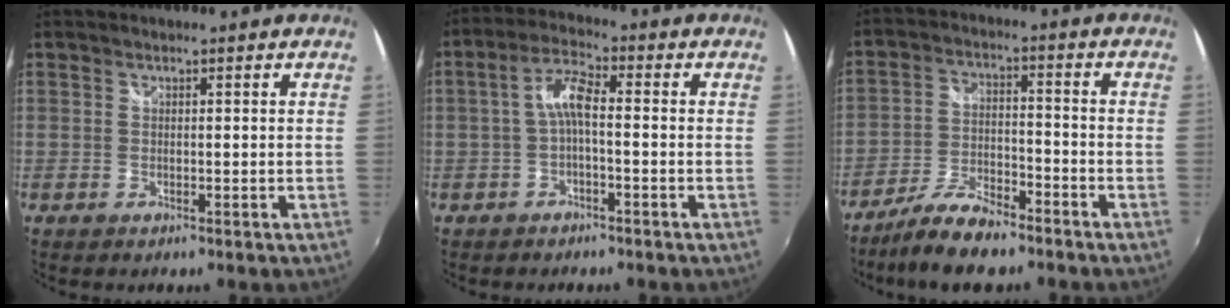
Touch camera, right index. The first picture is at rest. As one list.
[{"total": 4.9, "force": [-1.0, 1.2, 4.7], "torque": [-0.099, 0.014, -0.022]}, {"total": 10.2, "force": [-8.2, 2.8, 5.4], "torque": [-0.125, -0.009, -0.152]}]